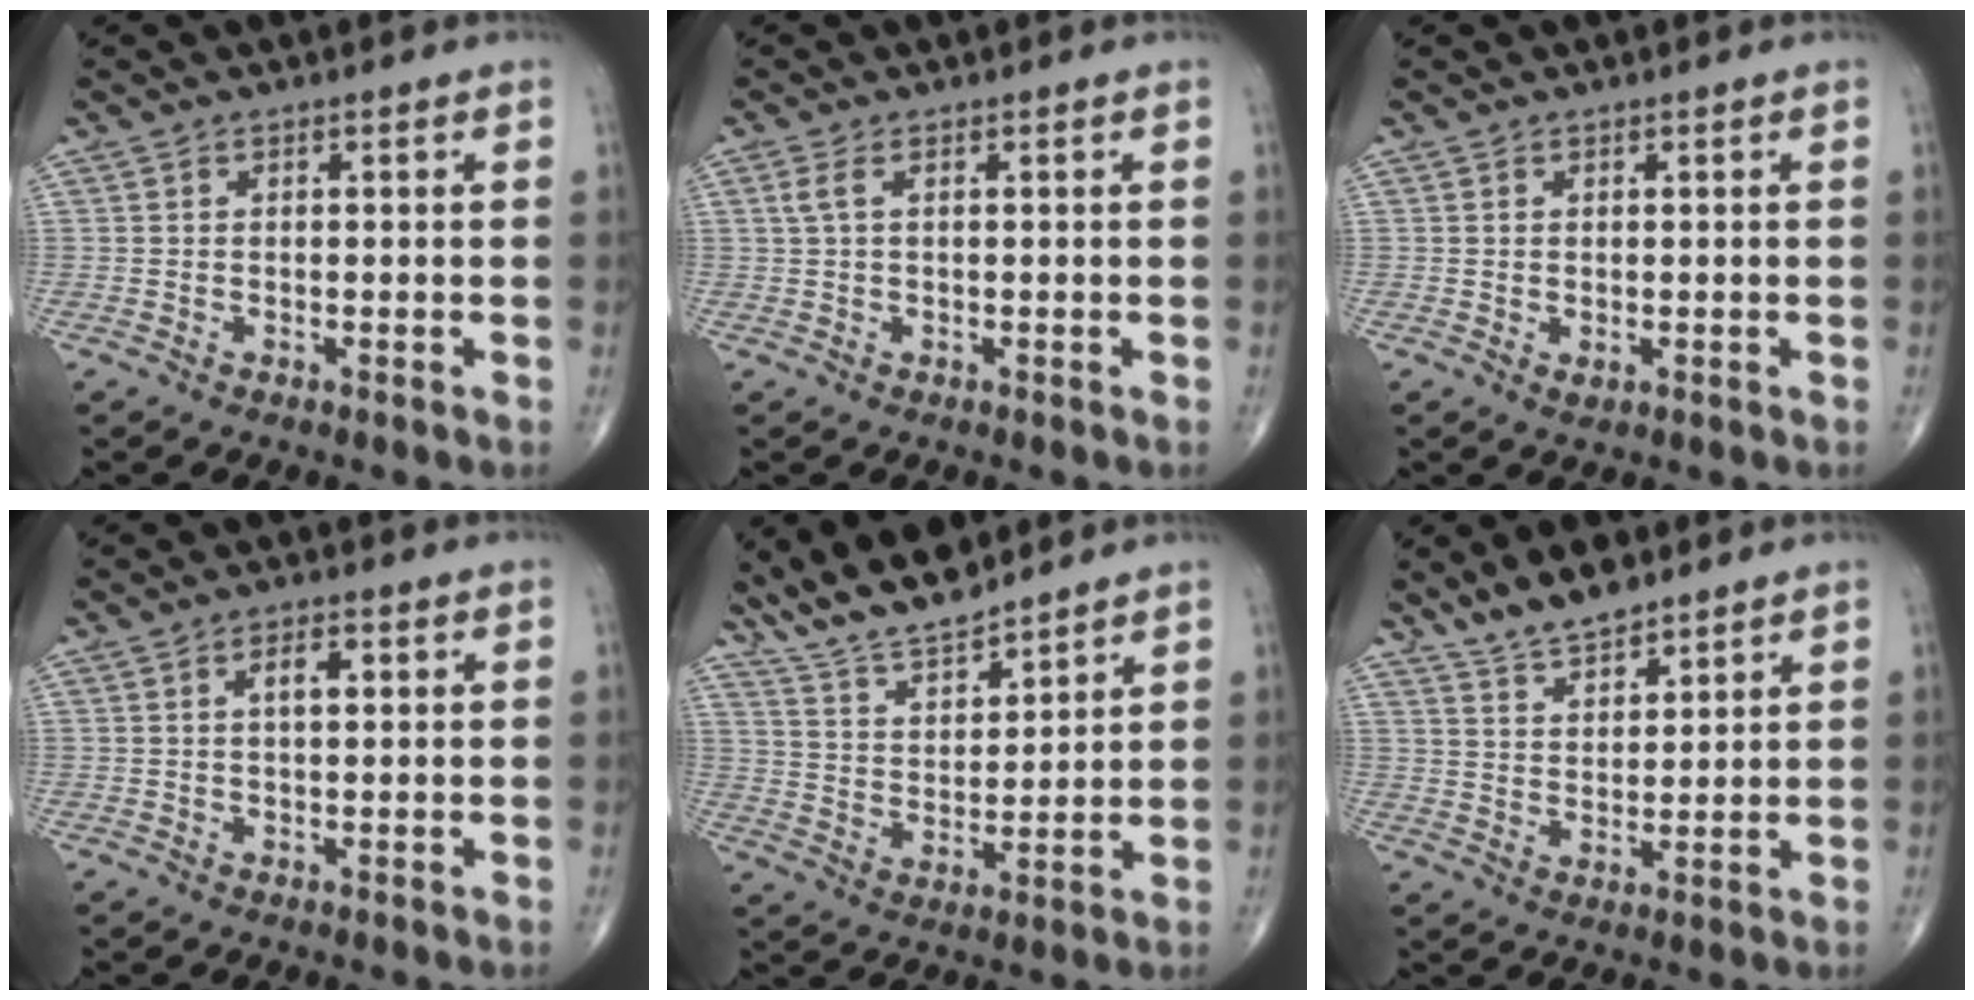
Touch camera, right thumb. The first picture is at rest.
{"total": 1.8, "force": [0.5, 0.6, 1.6], "torque": [-0.049, 0.011, 0.016]}
{"total": 0.8, "force": [0.0, 0.6, 0.6], "torque": [-0.006, -0.002, 0.004]}
{"total": 3.4, "force": [0.9, 1.5, 2.9], "torque": [-0.047, 0.005, 0.013]}
{"total": 10.3, "force": [9.4, 2.3, 3.7], "torque": [-0.054, -0.050, 0.181]}
{"total": 7.4, "force": [6.0, 2.6, 3.5], "torque": [-0.045, -0.033, 0.114]}